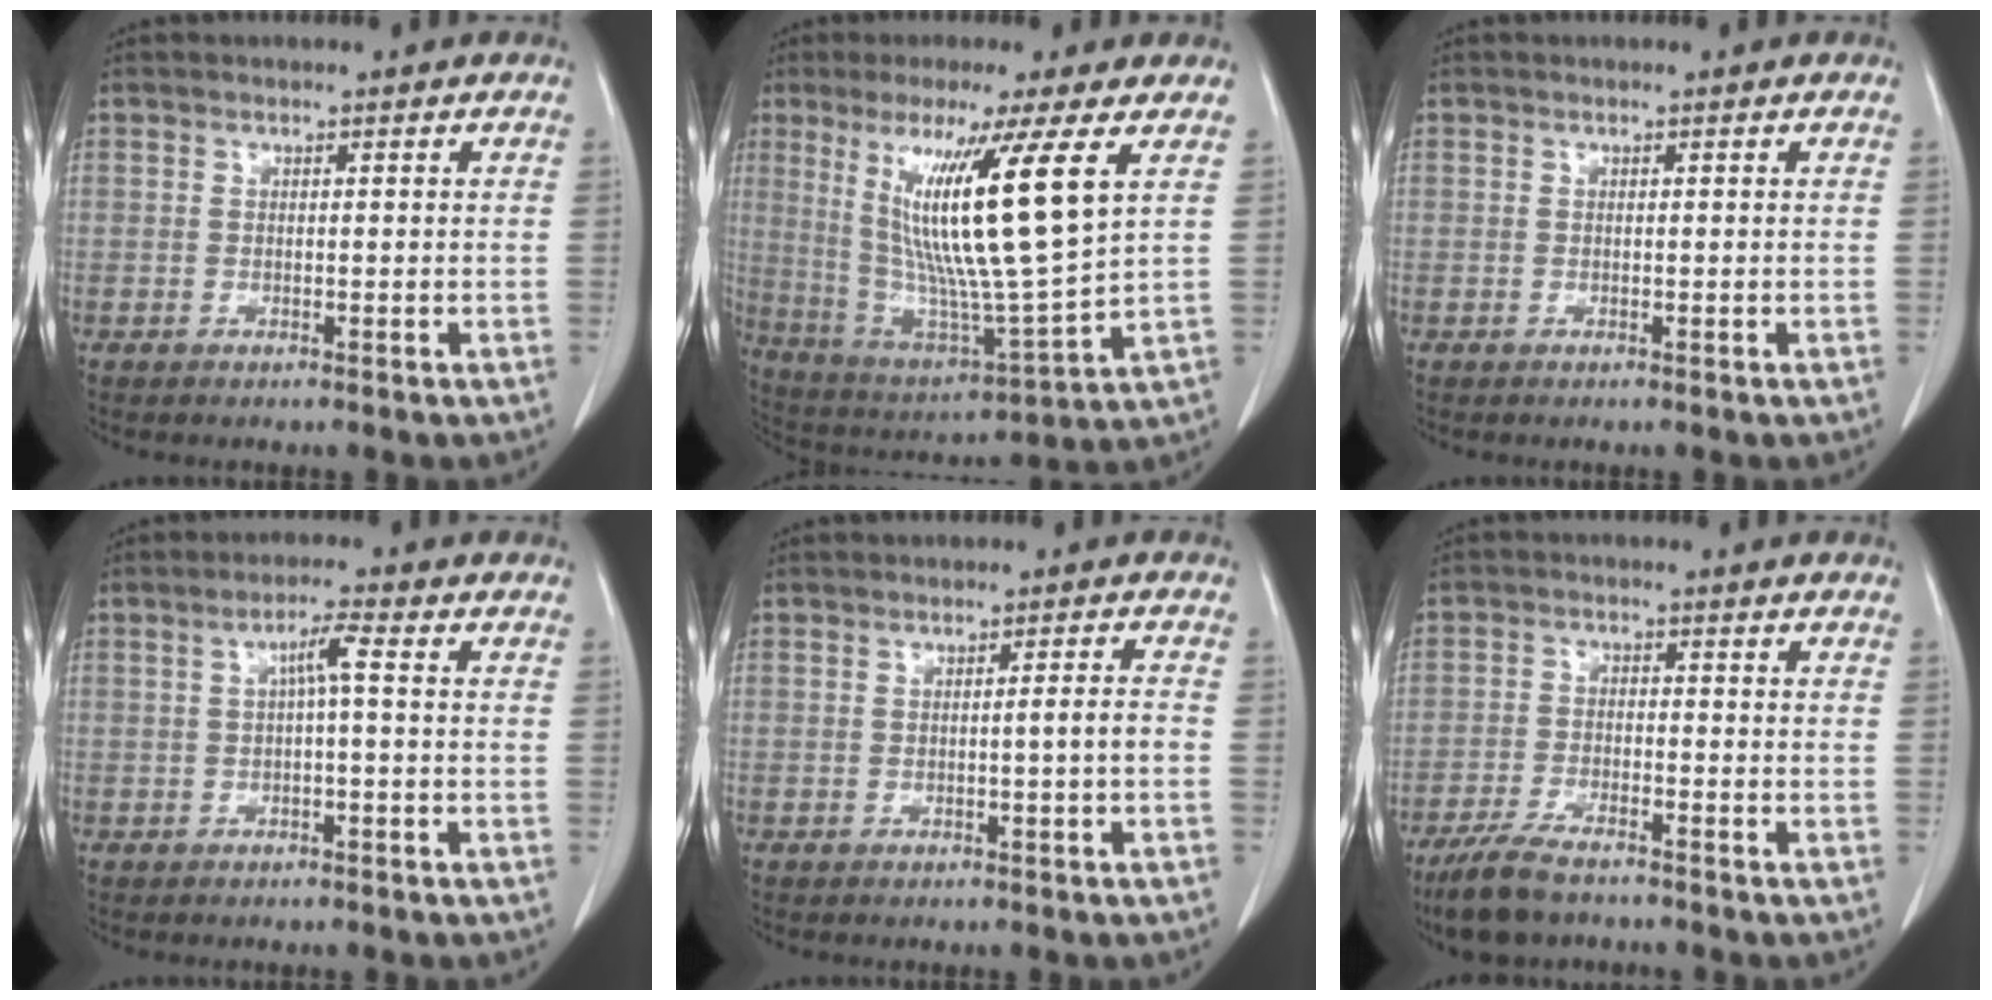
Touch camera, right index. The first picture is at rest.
{"total": 18.3, "force": [6.2, -0.7, 17.1], "torque": [-0.316, -0.025, 0.109]}
{"total": 0.0}
{"total": 3.2, "force": [0.5, 0.2, 3.1], "torque": [-0.056, 0.011, 0.008]}
{"total": 2.1, "force": [-0.5, -0.4, 2.0], "torque": [-0.029, 0.001, -0.007]}
{"total": 6.9, "force": [-5.5, 1.7, 3.7], "torque": [-0.077, -0.015, -0.101]}